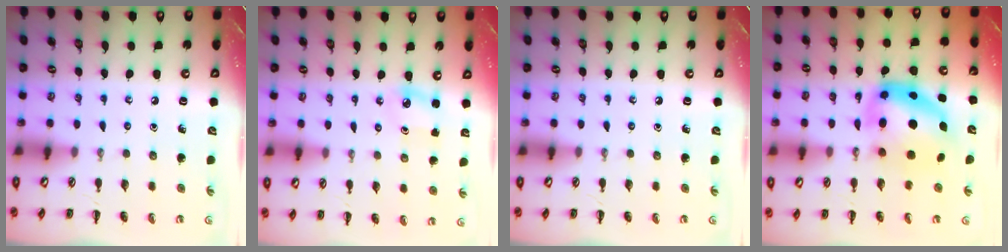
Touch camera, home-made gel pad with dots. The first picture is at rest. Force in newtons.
{"total": 3.2, "press": 3.1, "slide": 0.7}
{"total": 0.0}
{"total": 11.8, "press": 11.4, "slide": 3.1}